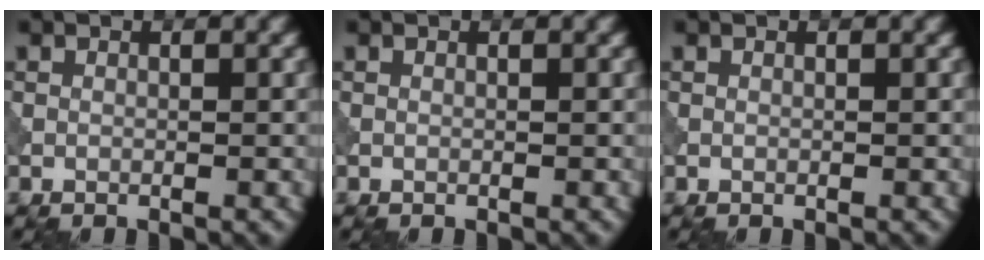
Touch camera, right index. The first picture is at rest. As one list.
[{"total": 0.0}, {"total": 0.0}]